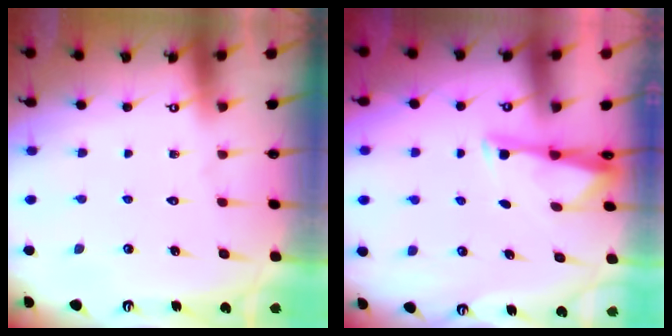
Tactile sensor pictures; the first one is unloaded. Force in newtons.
{"total": 3.3, "press": 3.2, "slide": 0.4}